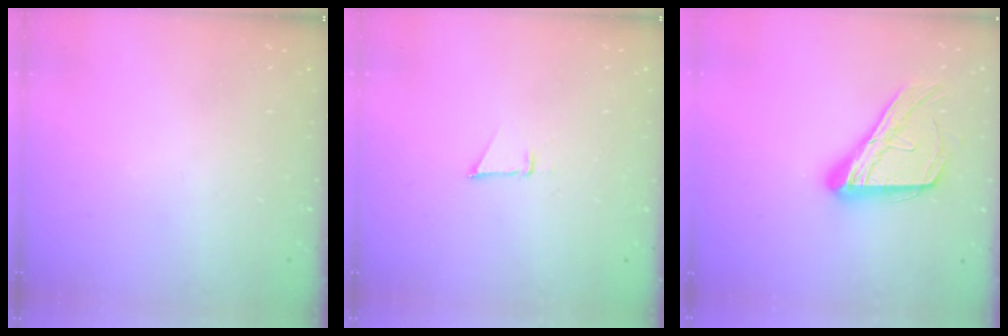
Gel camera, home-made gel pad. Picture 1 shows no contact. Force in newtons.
{"total": 2.6, "press": 2.5, "slide": 0.8}
{"total": 15.8, "press": 15.7, "slide": 1.0}